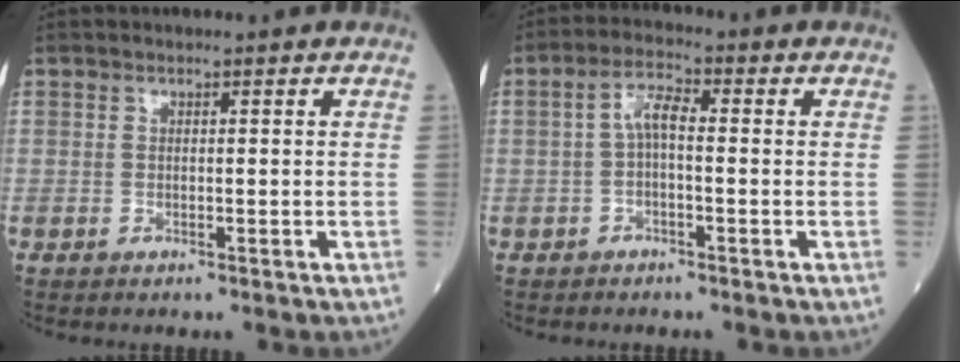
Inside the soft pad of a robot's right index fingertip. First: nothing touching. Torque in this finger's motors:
{"motor_torque": [0.53, -0.05, 0.26, 0.06]}